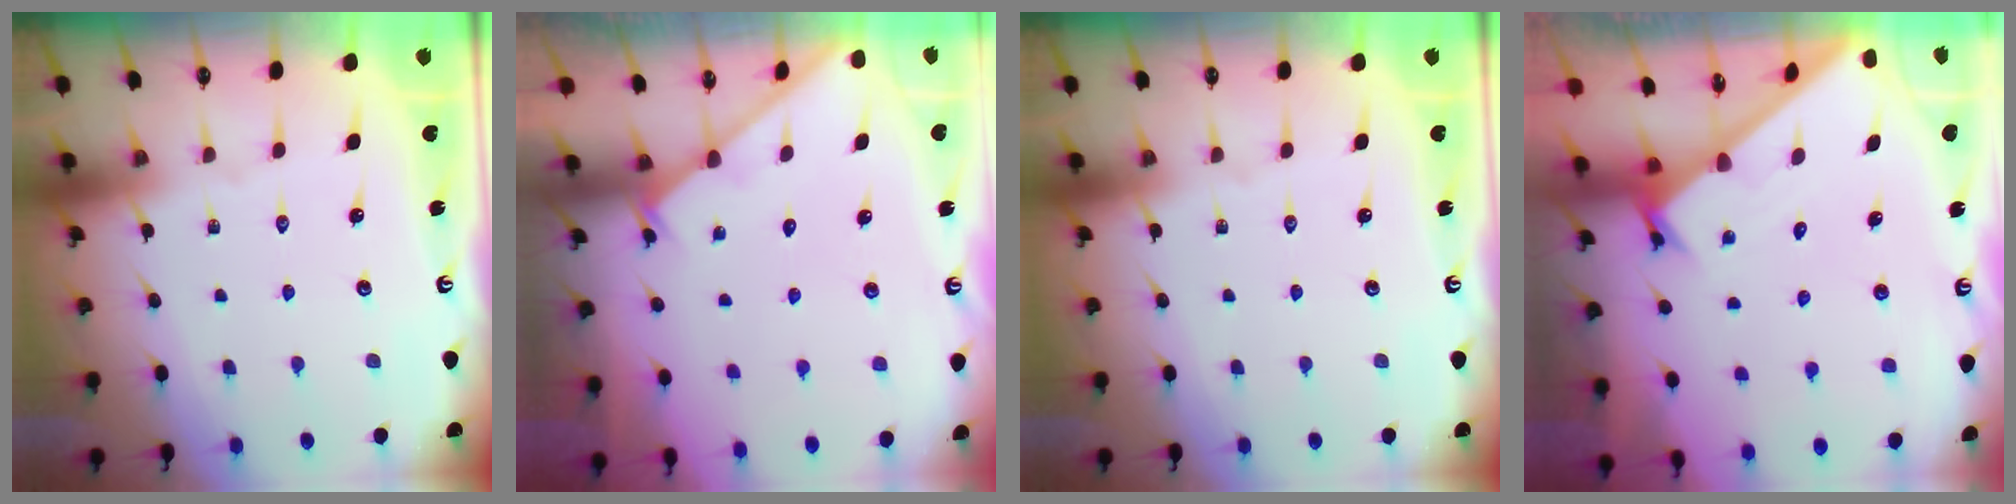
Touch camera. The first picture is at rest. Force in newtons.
{"total": 2.6, "press": 2.5, "slide": 0.4}
{"total": 0.0}
{"total": 1.8, "press": 1.8, "slide": 0.1}